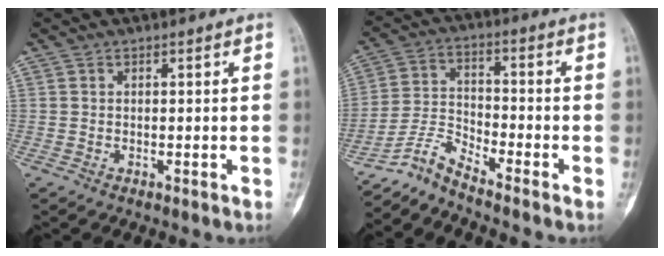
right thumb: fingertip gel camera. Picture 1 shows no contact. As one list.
[{"total": 5.6, "force": [-5.5, -0.6, 1.2], "torque": [-0.037, 0.038, -0.114]}]